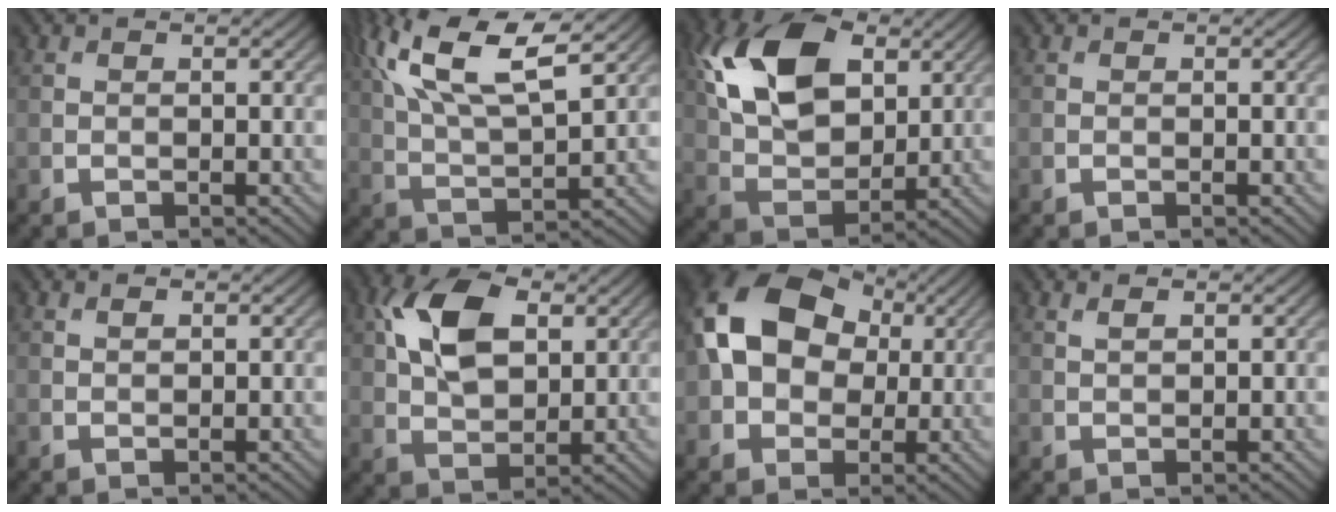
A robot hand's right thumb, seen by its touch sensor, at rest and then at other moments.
{"total": 14.6, "force": [7.4, 5.2, 11.4], "torque": [-0.250, 0.025, 0.123]}
{"total": 14.2, "force": [4.9, 8.8, 10.0], "torque": [-0.221, 0.021, 0.089]}
{"total": 0.0}
{"total": 0.7, "force": [0.5, 0.3, 0.4], "torque": [-0.010, -0.001, 0.010]}
{"total": 10.3, "force": [3.1, 6.1, 7.6], "torque": [-0.177, 0.015, 0.054]}
{"total": 13.7, "force": [2.3, 10.2, 8.8], "torque": [-0.181, 0.011, 0.032]}
{"total": 1.0, "force": [0.7, 0.3, 0.7], "torque": [-0.020, 0.001, 0.015]}